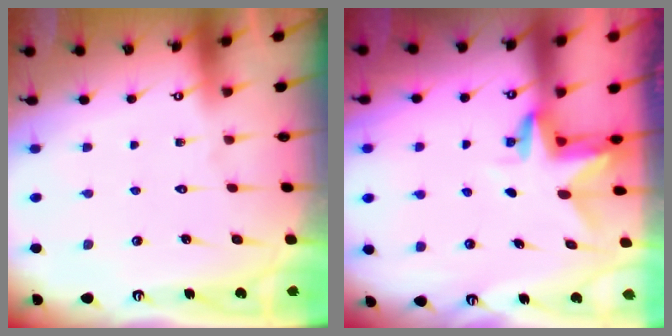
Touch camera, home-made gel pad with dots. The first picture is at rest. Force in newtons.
{"total": 2.9, "press": 2.9, "slide": 0.2}